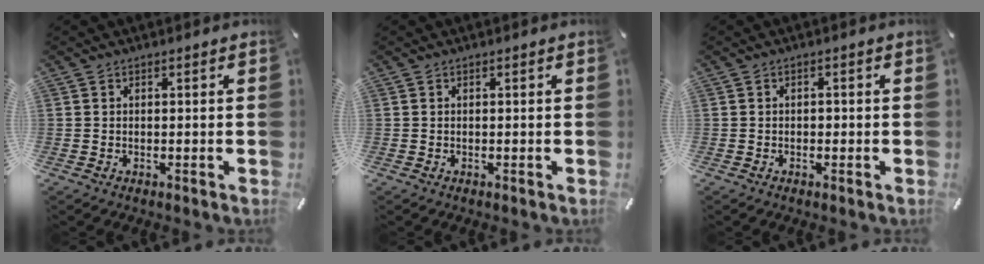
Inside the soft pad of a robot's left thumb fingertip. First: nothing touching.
{"total": 0.0}
{"total": 0.7, "force": [-0.3, 0.6, 0.2], "torque": [-0.004, 0.004, -0.007]}